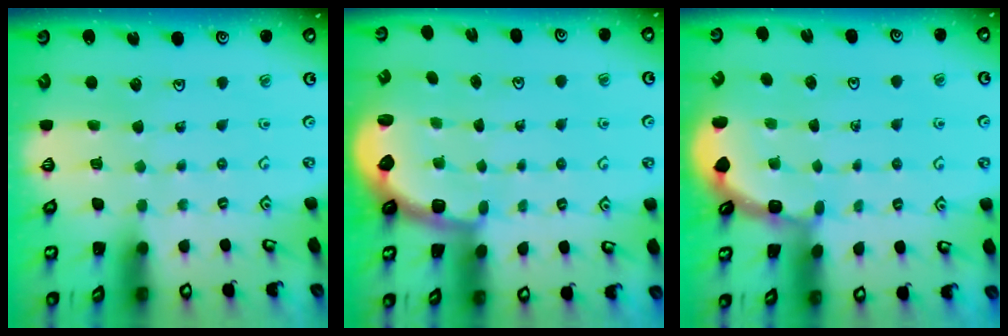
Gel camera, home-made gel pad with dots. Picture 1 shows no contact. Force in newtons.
{"total": 2.6, "press": 2.0, "slide": 1.7}
{"total": 2.1, "press": 2.1, "slide": 0.2}